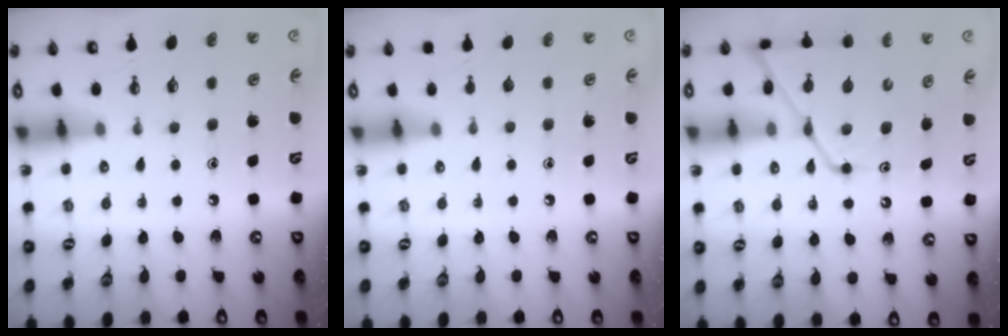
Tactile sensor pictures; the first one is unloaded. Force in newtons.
{"total": 0.0}
{"total": 14.7, "press": 14.7, "slide": 0.7}